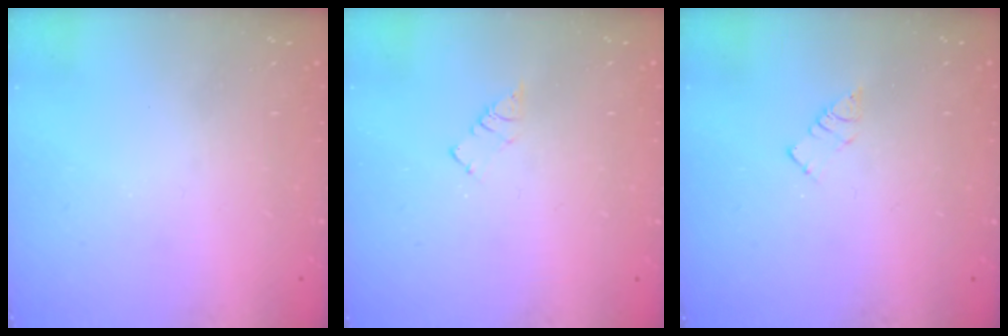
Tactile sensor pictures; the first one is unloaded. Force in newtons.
{"total": 2.6, "press": 2.6, "slide": 0.3}
{"total": 3.4, "press": 3.4, "slide": 0.2}